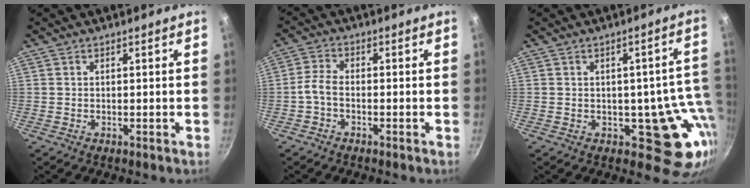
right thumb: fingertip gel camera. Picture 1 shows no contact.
{"total": 3.2, "force": [-1.5, 1.7, 2.3], "torque": [-0.058, 0.018, -0.040]}
{"total": 11.2, "force": [-1.1, 7.6, 8.2], "torque": [-0.023, 0.009, -0.006]}